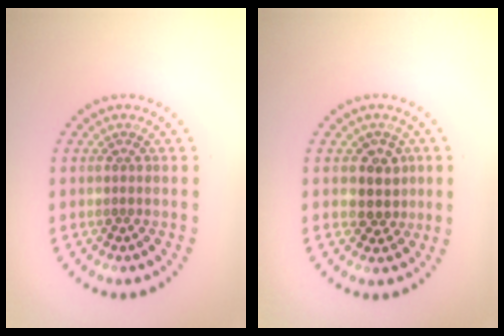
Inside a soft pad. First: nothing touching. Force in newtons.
{"total": 2.6, "press": 2.3, "slide": 1.2}